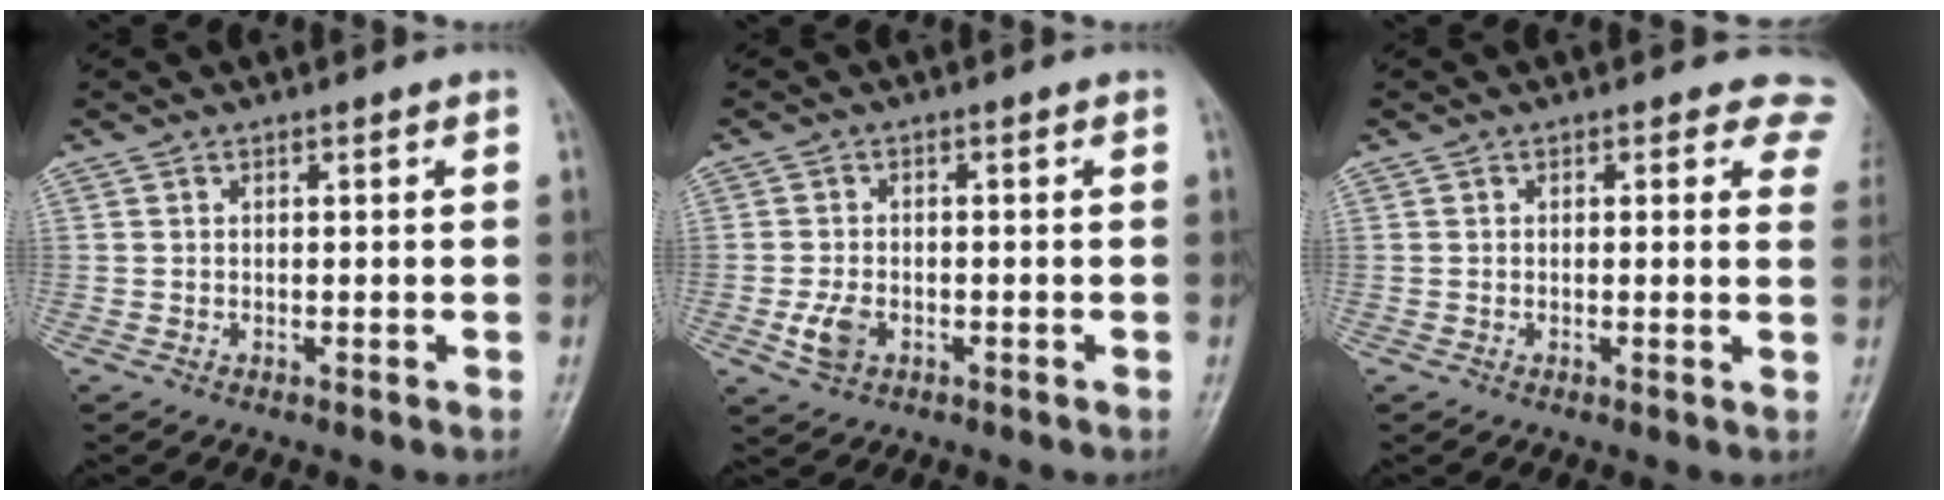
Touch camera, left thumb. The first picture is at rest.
{"total": 4.1, "force": [-1.4, 2.8, 2.6], "torque": [-0.052, 0.002, -0.024]}
{"total": 4.7, "force": [3.5, 2.7, 1.4], "torque": [0.023, -0.009, 0.012]}